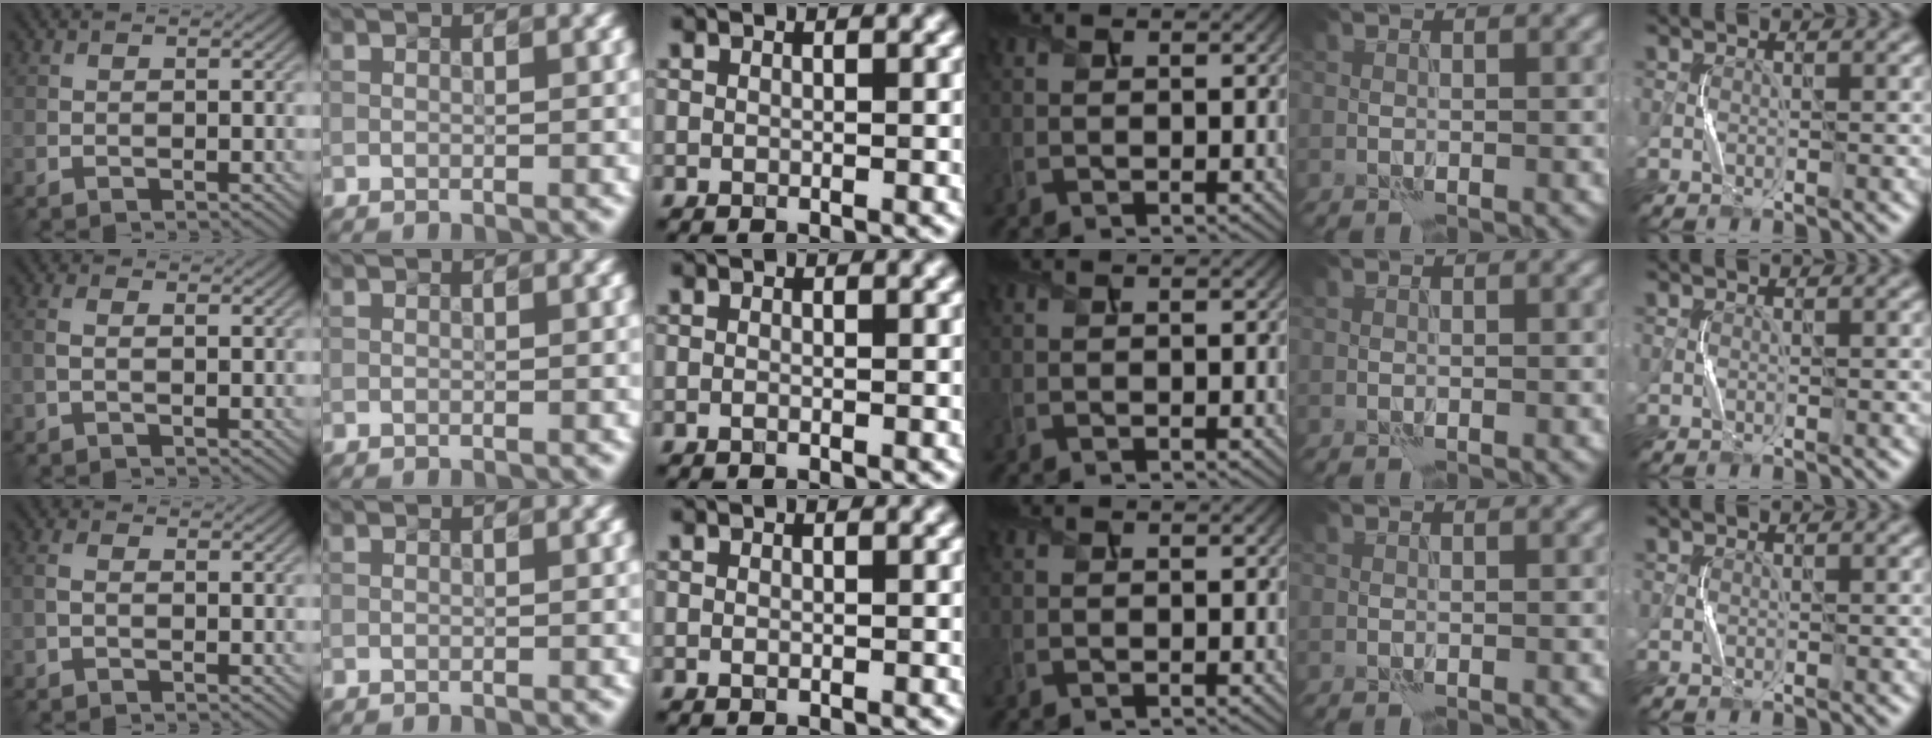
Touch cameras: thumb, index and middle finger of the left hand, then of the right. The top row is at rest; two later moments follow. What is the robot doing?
{"motion": "squeeze", "object": "sponge"}